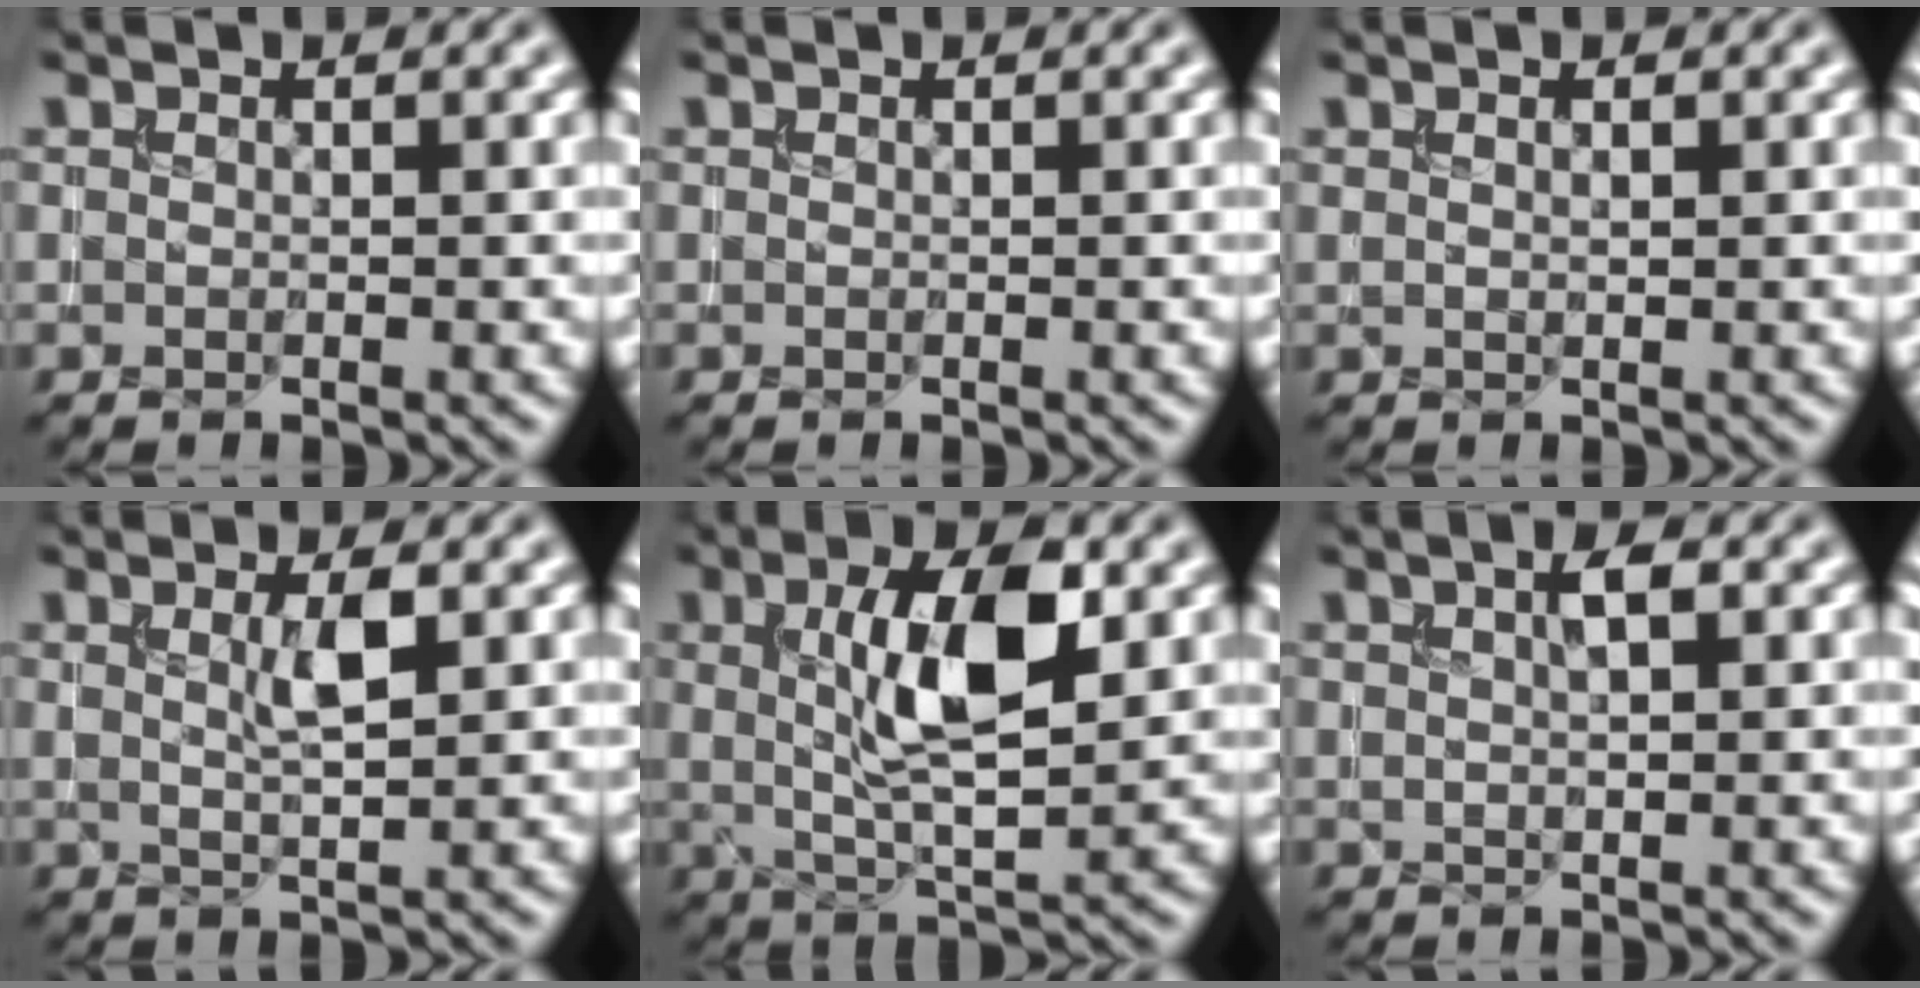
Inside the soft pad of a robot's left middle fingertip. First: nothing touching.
{"total": 0.0}
{"total": 0.6, "force": [0.3, 0.2, 0.4], "torque": [-0.008, 0.000, 0.004]}
{"total": 2.6, "force": [0.8, 0.5, 2.4], "torque": [-0.044, -0.001, 0.014]}
{"total": 7.9, "force": [1.7, 2.6, 7.2], "torque": [-0.124, 0.001, 0.028]}
{"total": 2.2, "force": [0.8, 0.8, 1.8], "torque": [-0.033, 0.004, 0.015]}